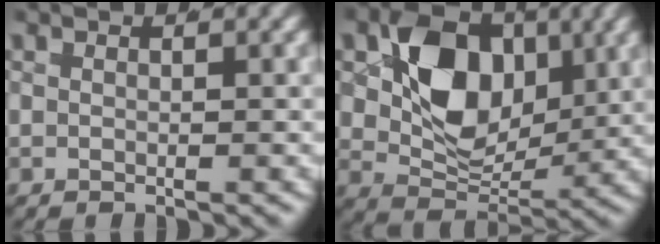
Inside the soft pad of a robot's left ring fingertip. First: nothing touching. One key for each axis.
{"total": 9.6, "fx": 1.6, "fy": 7.1, "fz": 6.2, "tx": -0.119, "ty": -0.020, "tz": 0.022}